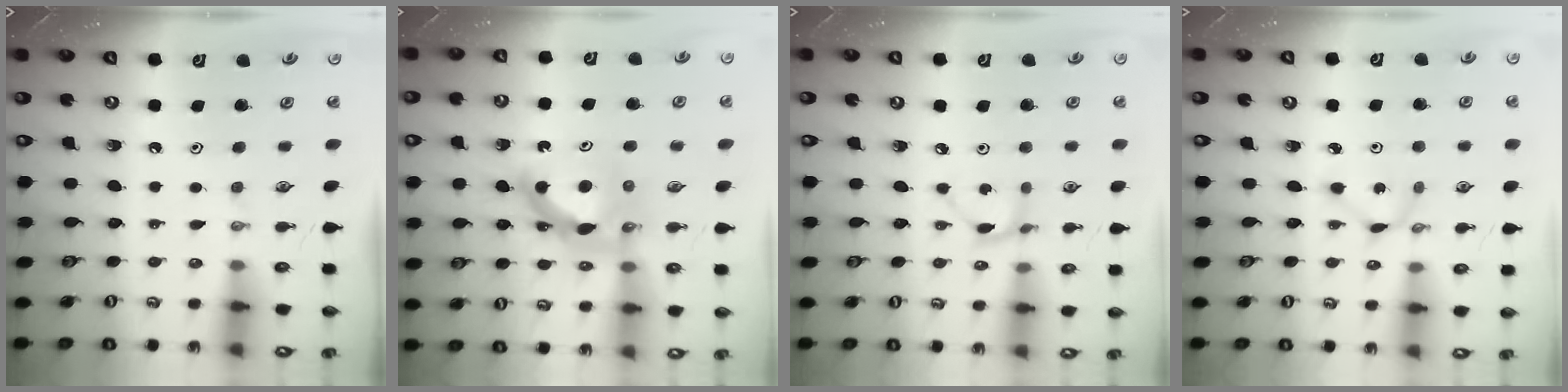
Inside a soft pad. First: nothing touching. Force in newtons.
{"total": 9.1, "press": 9.1, "slide": 1.0}
{"total": 2.8, "press": 2.8, "slide": 0.1}
{"total": 1.6, "press": 1.6, "slide": 0.2}